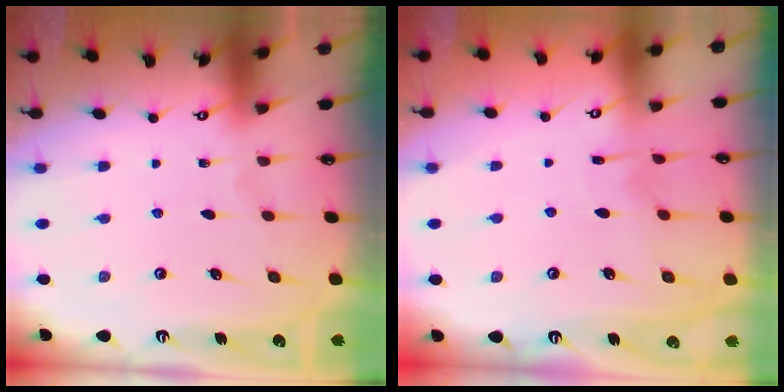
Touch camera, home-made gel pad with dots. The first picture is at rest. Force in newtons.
{"total": 3.9, "press": 3.9, "slide": 0.2}